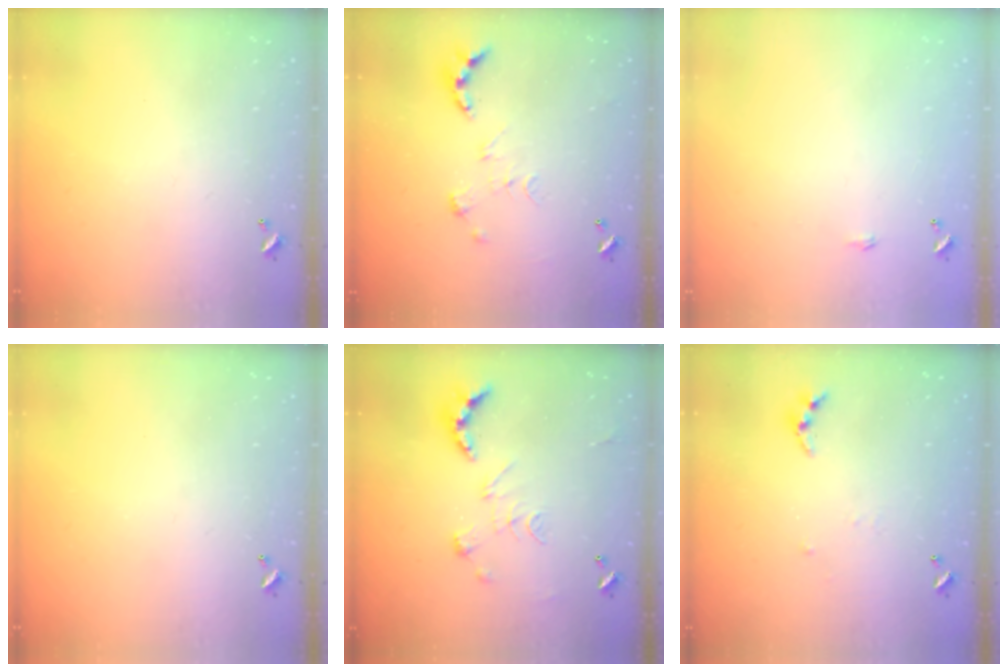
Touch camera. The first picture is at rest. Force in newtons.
{"total": 0.0}
{"total": 0.6, "press": 0.6, "slide": 0.2}
{"total": 0.0}
{"total": 2.5, "press": 2.0, "slide": 1.5}
{"total": 3.4, "press": 3.4, "slide": 0.4}